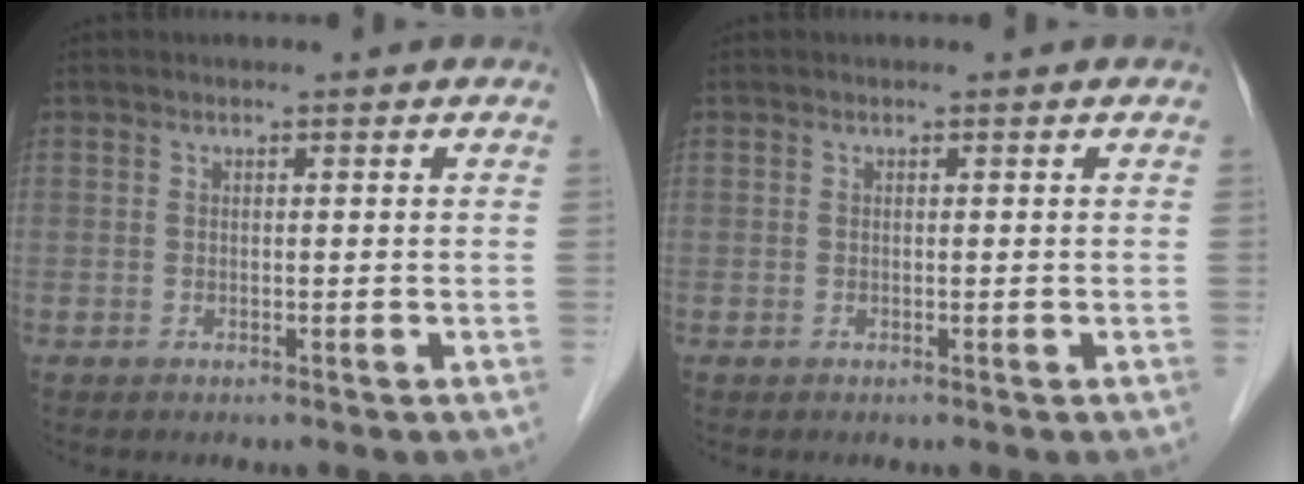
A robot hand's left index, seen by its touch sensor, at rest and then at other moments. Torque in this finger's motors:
{"motor_torque": [0.00, 0.00, -0.02, 0.00]}